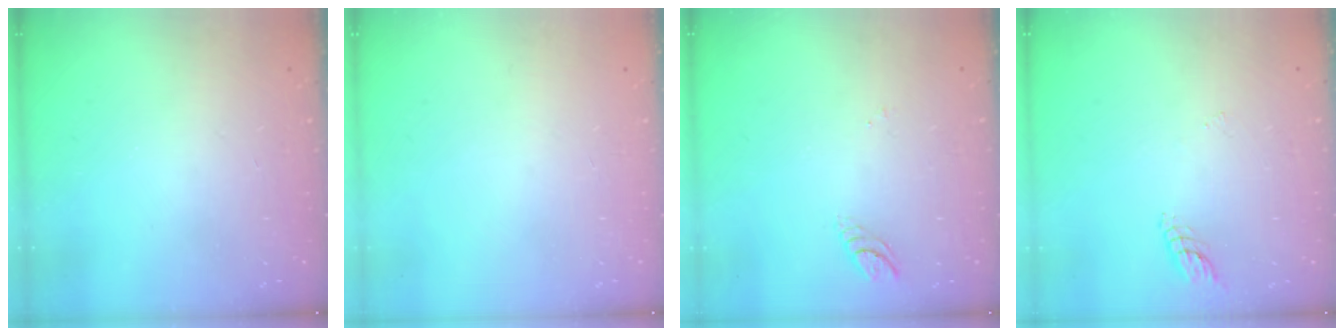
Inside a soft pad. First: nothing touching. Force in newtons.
{"total": 0.0}
{"total": 4.1, "press": 4.1, "slide": 0.2}
{"total": 4.3, "press": 4.3, "slide": 0.2}